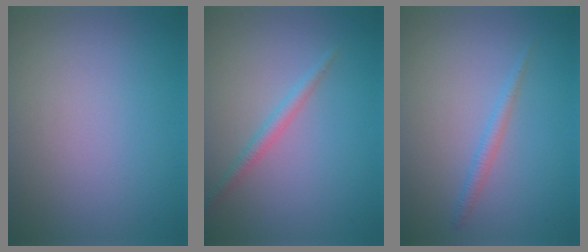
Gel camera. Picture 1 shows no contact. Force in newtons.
{"total": 1.5, "press": 1.5, "slide": 0.0}
{"total": 1.2, "press": 1.2, "slide": 0.0}